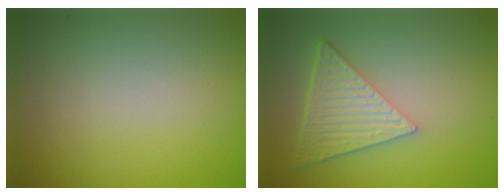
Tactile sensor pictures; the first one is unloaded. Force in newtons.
{"total": 6.3, "press": 4.5, "slide": 4.4}